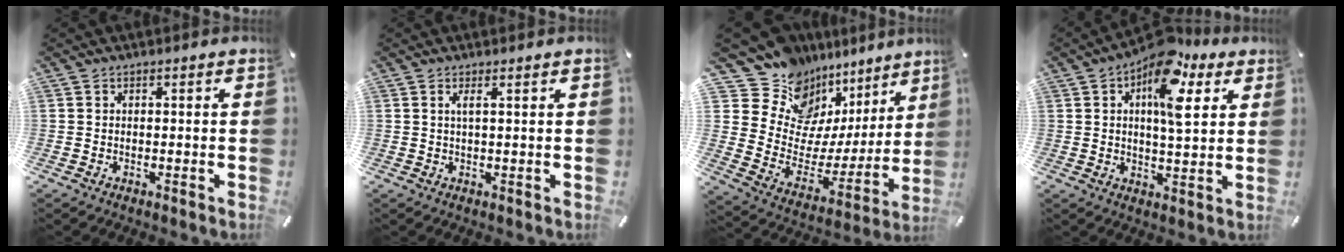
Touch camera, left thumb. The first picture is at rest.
{"total": 1.9, "force": [0.7, 0.0, 1.8], "torque": [-0.037, -0.002, 0.011]}
{"total": 14.7, "force": [11.0, 9.2, 3.2], "torque": [-0.058, -0.121, 0.193]}
{"total": 13.8, "force": [6.9, 6.3, 10.2], "torque": [-0.153, -0.030, 0.114]}